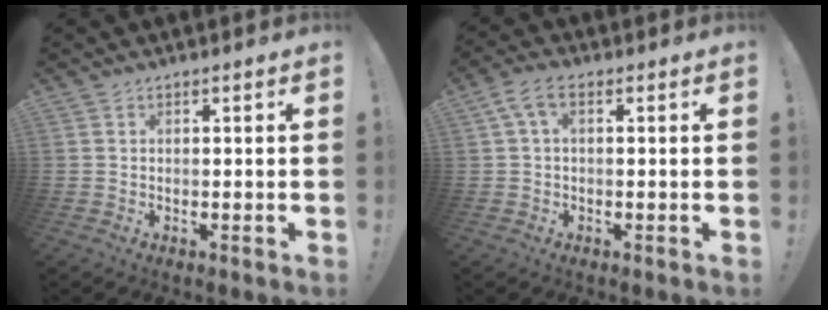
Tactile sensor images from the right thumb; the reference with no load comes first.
{"total": 4.8, "force": [1.2, 2.1, 4.1], "torque": [-0.084, 0.000, 0.023]}